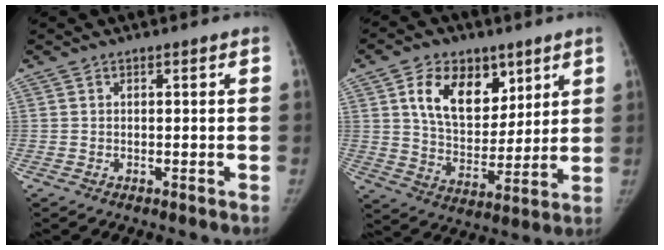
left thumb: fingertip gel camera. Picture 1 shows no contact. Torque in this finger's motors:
{"motor_torque": [1.10, 1.28, 1.01, 0.32, 0.09]}